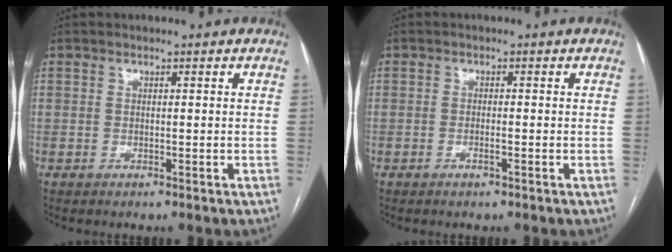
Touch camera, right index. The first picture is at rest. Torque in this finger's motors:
{"motor_torque": [0.03, 0.24, -0.04, 0.00]}